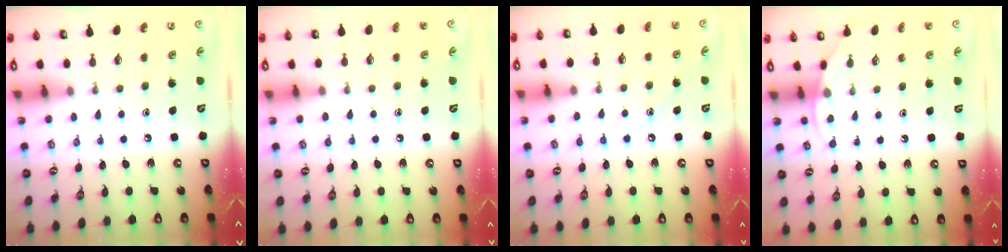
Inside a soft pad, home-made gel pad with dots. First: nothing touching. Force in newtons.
{"total": 3.3, "press": 3.3, "slide": 0.4}
{"total": 5.2, "press": 5.1, "slide": 0.5}
{"total": 4.6, "press": 4.6, "slide": 0.3}